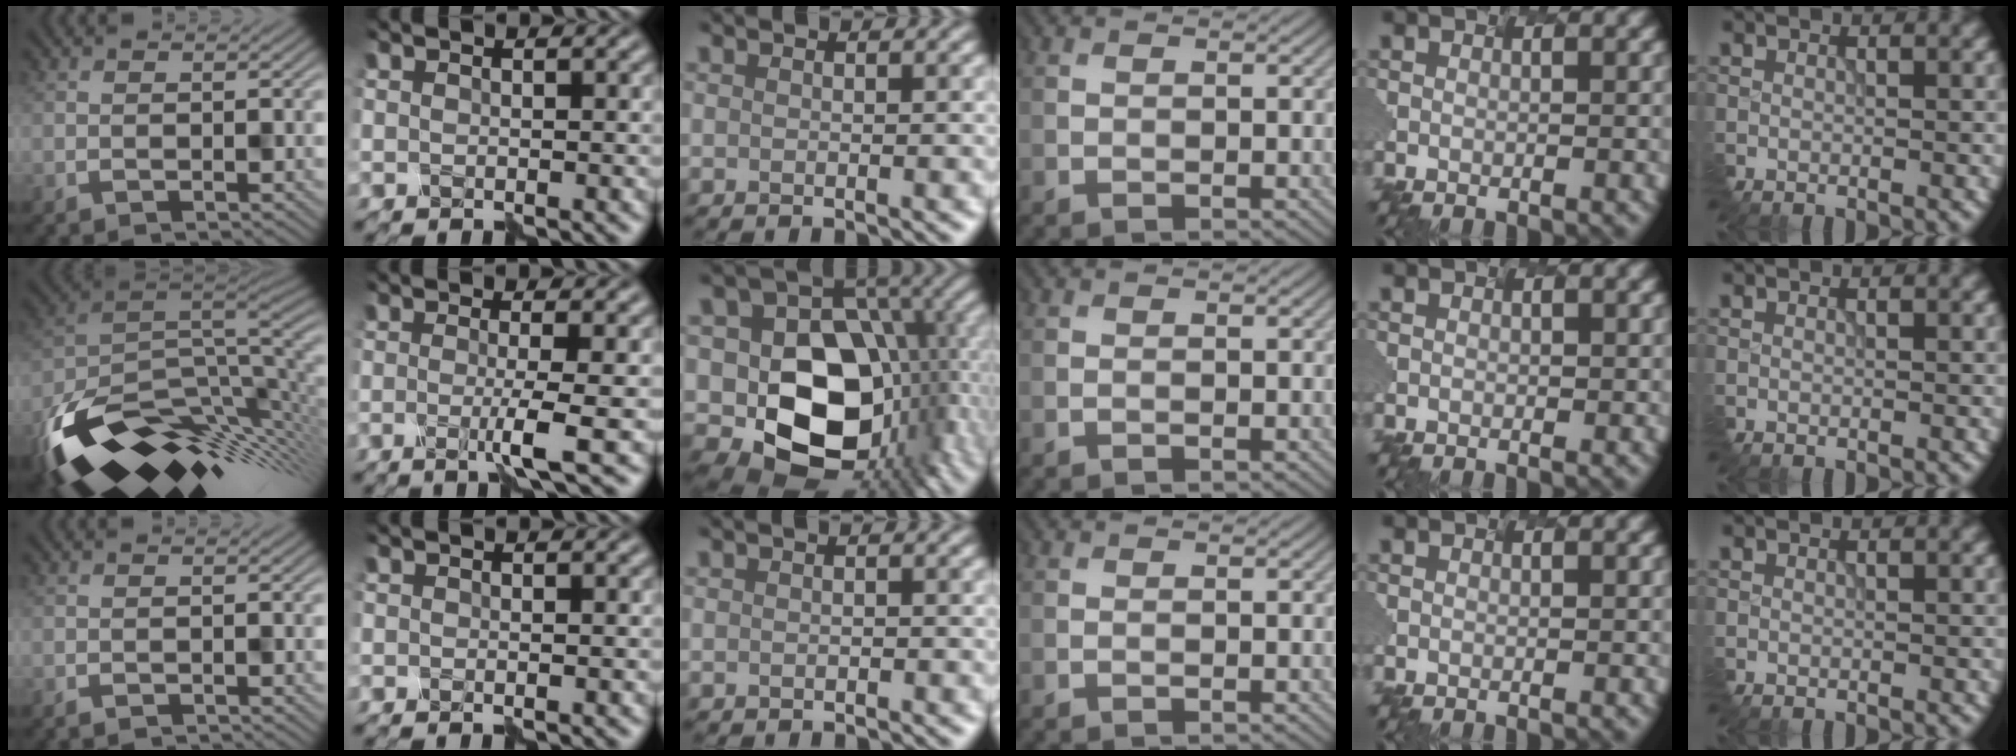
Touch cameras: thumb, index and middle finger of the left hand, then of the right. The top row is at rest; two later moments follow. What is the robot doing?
{"motion": "assemble", "object": "markers"}